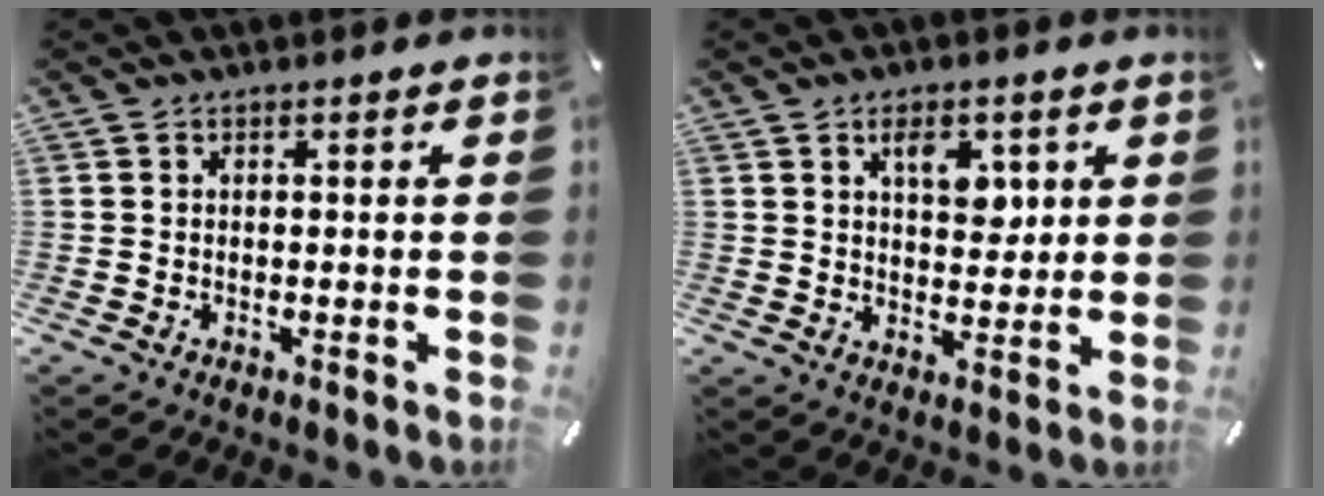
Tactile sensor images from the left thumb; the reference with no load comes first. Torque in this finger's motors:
{"motor_torque": [0.80, 1.64, 0.62, -0.60, 0.04]}